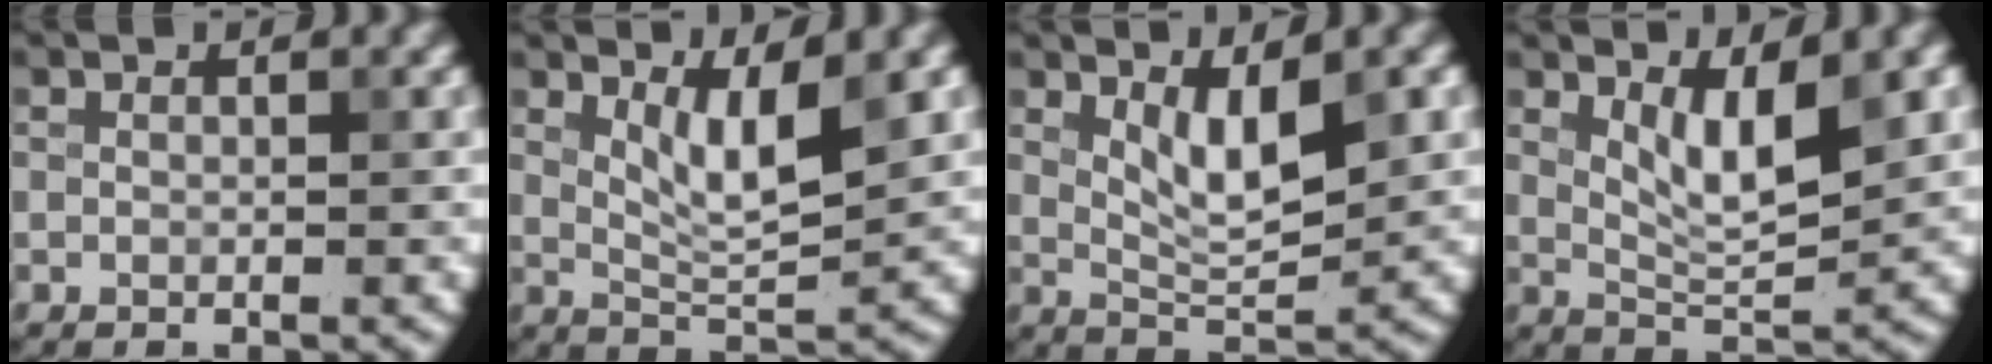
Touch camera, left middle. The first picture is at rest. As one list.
[{"total": 4.1, "force": [1.7, 0.9, 3.5], "torque": [-0.065, -0.010, 0.036]}, {"total": 4.4, "force": [1.6, 1.4, 3.9], "torque": [-0.072, -0.006, 0.032]}, {"total": 4.5, "force": [1.8, 1.3, 3.9], "torque": [-0.072, -0.009, 0.037]}]